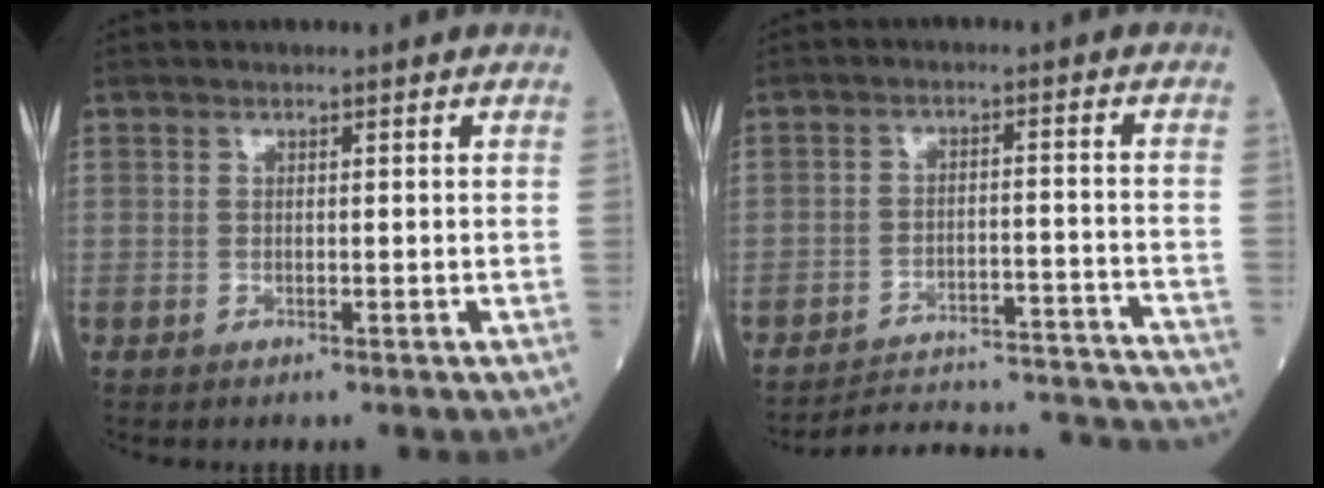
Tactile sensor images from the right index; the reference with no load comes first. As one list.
[{"total": 20.0, "force": [-19.8, -0.1, 3.2], "torque": [-0.034, 0.002, -0.260]}]